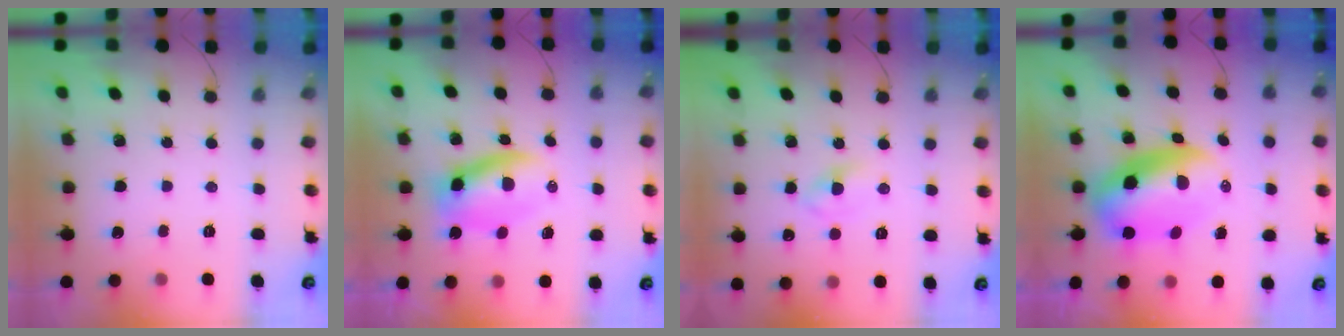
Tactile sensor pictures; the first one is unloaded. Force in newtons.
{"total": 7.3, "press": 7.1, "slide": 1.6}
{"total": 2.9, "press": 2.6, "slide": 1.3}
{"total": 10.8, "press": 10.4, "slide": 2.7}